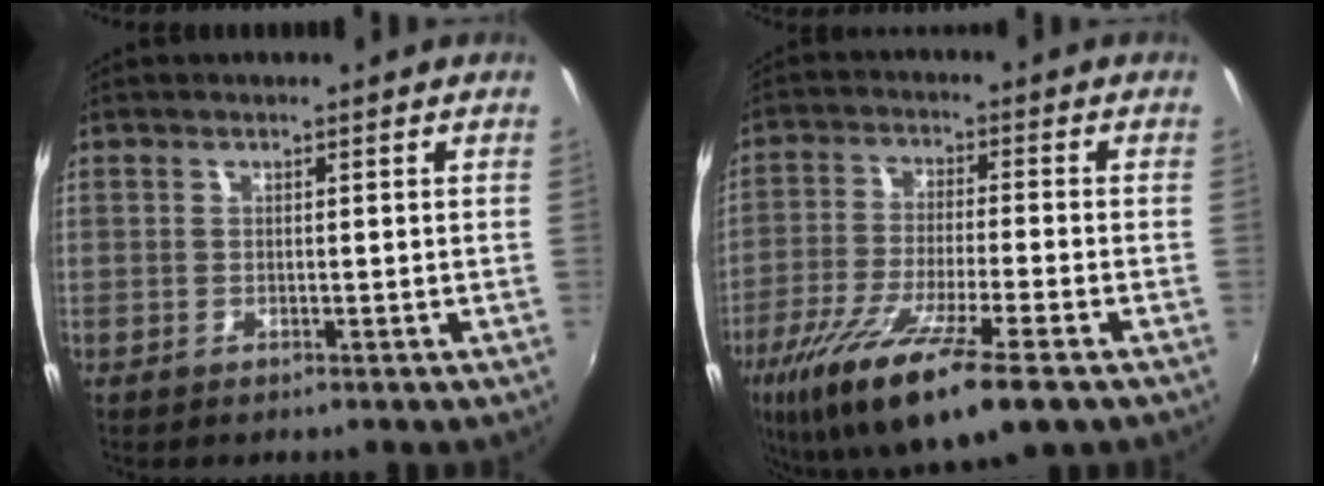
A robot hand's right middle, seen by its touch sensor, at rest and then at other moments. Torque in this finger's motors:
{"motor_torque": [1.51, -0.63, 0.49, 0.21]}